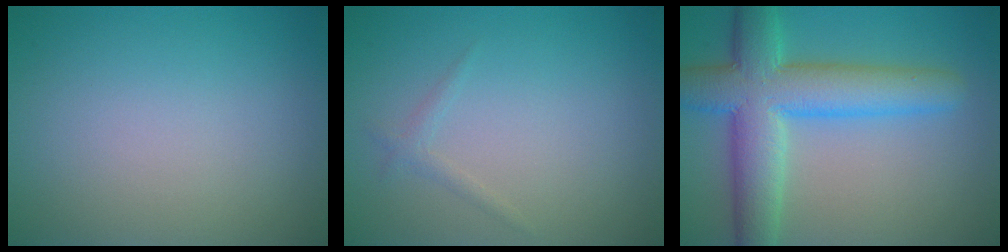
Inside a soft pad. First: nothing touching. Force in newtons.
{"total": 0.9, "press": 0.9, "slide": 0.1}
{"total": 8.6, "press": 8.6, "slide": 0.3}